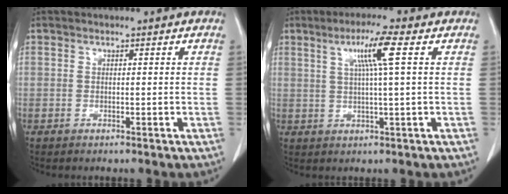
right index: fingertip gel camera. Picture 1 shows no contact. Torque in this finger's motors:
{"motor_torque": [0.57, 0.10, 0.22, 0.09]}